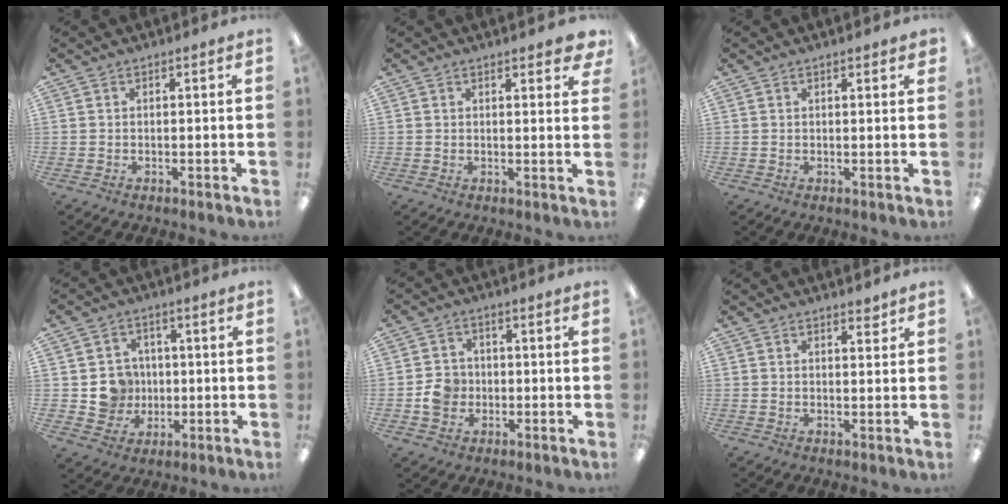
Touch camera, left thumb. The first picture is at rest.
{"total": 2.8, "force": [2.2, 0.8, 1.5], "torque": [-0.010, -0.010, 0.034]}
{"total": 1.1, "force": [0.8, 0.1, 0.7], "torque": [-0.008, -0.003, 0.013]}
{"total": 7.5, "force": [0.1, 7.3, 1.6], "torque": [-0.026, 0.008, 0.013]}
{"total": 5.6, "force": [-1.1, 5.0, 2.4], "torque": [-0.027, 0.007, -0.020]}
{"total": 2.1, "force": [1.8, 0.5, 0.8], "torque": [-0.002, -0.010, 0.030]}